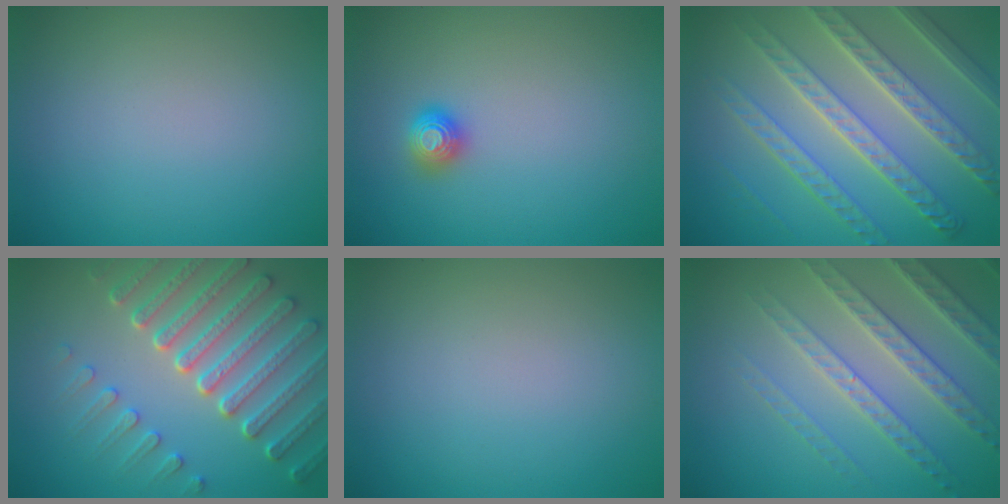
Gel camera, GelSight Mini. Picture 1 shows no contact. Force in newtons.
{"total": 1.4, "press": 1.4, "slide": 0.4}
{"total": 8.1, "press": 6.5, "slide": 4.7}
{"total": 7.3, "press": 5.7, "slide": 4.6}
{"total": 0.0}
{"total": 5.1, "press": 4.4, "slide": 2.5}